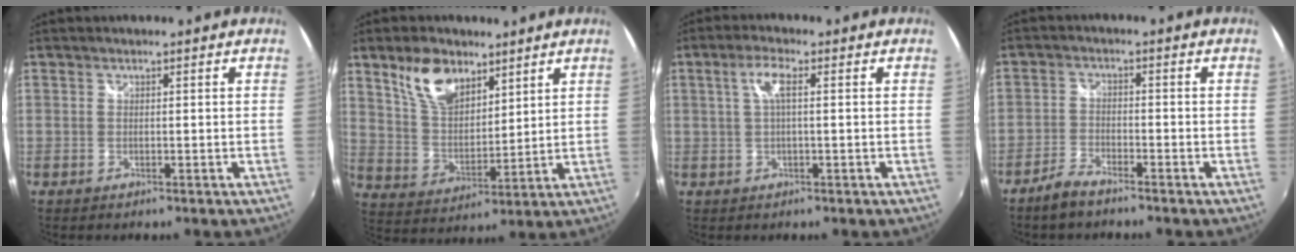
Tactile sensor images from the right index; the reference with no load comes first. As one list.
[{"total": 11.1, "force": [7.0, 5.9, 6.2], "torque": [-0.118, 0.014, 0.139]}, {"total": 3.8, "force": [0.7, 0.6, 3.7], "torque": [-0.073, 0.005, 0.012]}, {"total": 4.2, "force": [-3.5, 1.1, 1.9], "torque": [-0.056, -0.002, -0.072]}]